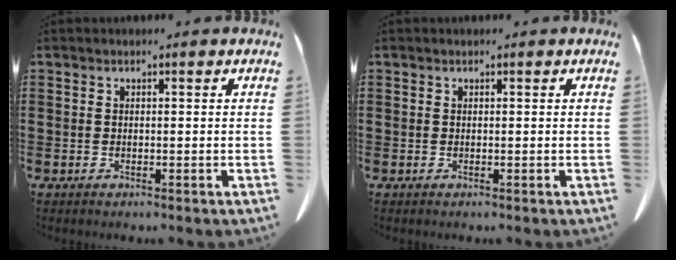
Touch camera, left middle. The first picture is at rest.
{"total": 0.0}